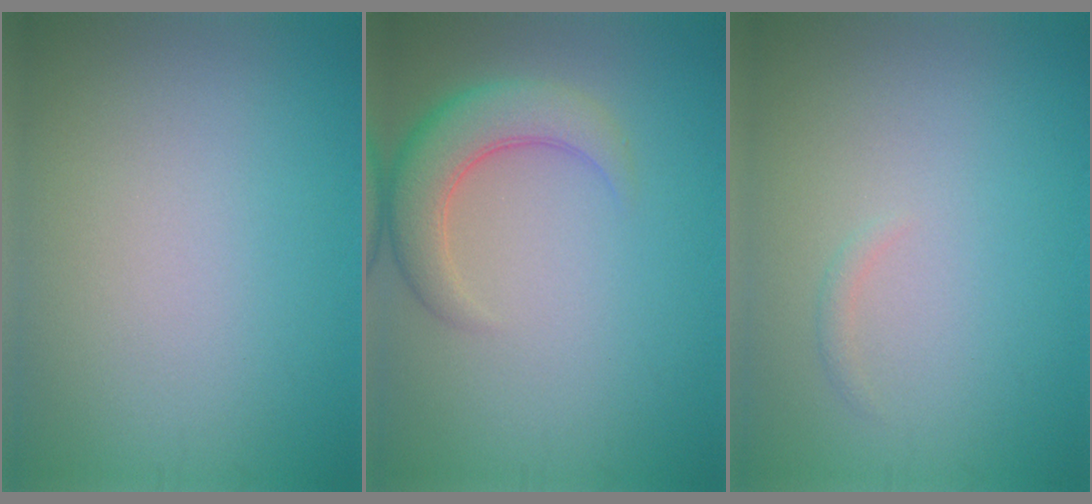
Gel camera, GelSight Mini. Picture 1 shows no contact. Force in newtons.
{"total": 4.7, "press": 4.7, "slide": 0.3}
{"total": 0.5, "press": 0.5, "slide": 0.0}